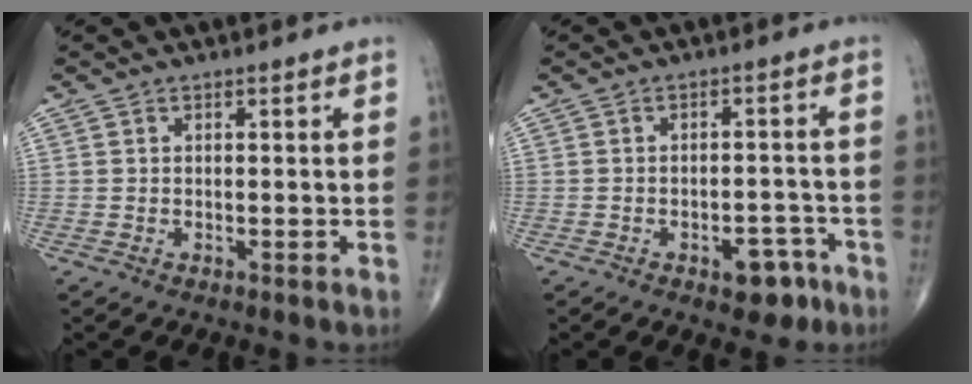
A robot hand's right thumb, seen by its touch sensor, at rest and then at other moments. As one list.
[{"total": 6.0, "force": [-3.4, 3.2, 3.8], "torque": [-0.028, 0.027, -0.042]}]